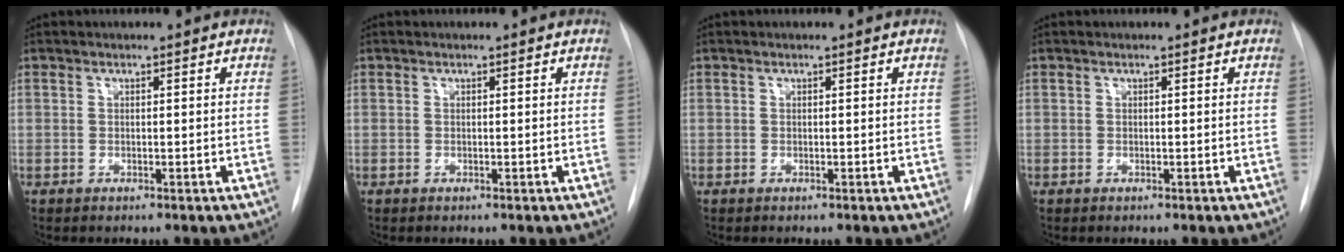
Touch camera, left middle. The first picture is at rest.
{"total": 0.0}
{"total": 0.0}
{"total": 0.0}